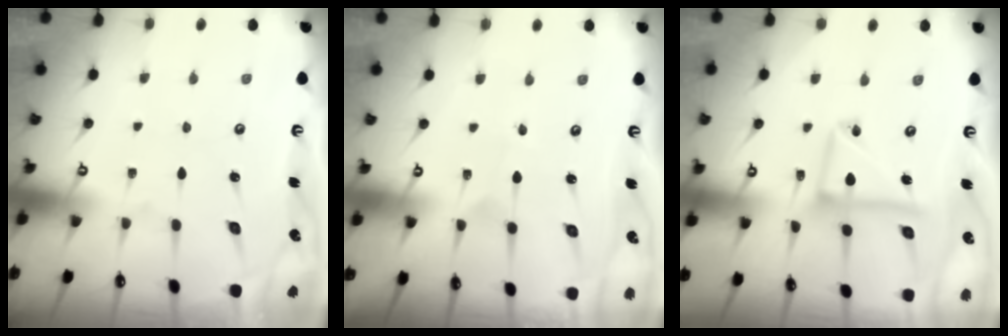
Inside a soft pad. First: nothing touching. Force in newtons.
{"total": 2.2, "press": 2.2, "slide": 0.2}
{"total": 11.8, "press": 11.7, "slide": 1.0}